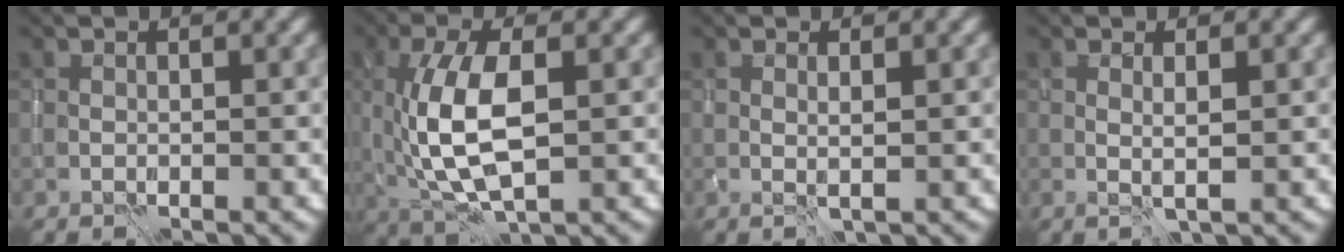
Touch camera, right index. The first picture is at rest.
{"total": 7.8, "force": [0.0, 3.4, 7.0], "torque": [-0.150, -0.001, 0.003]}
{"total": 0.9, "force": [0.2, -0.1, 0.9], "torque": [-0.016, -0.002, 0.003]}
{"total": 1.2, "force": [0.2, -0.1, 1.2], "torque": [-0.023, -0.003, 0.004]}